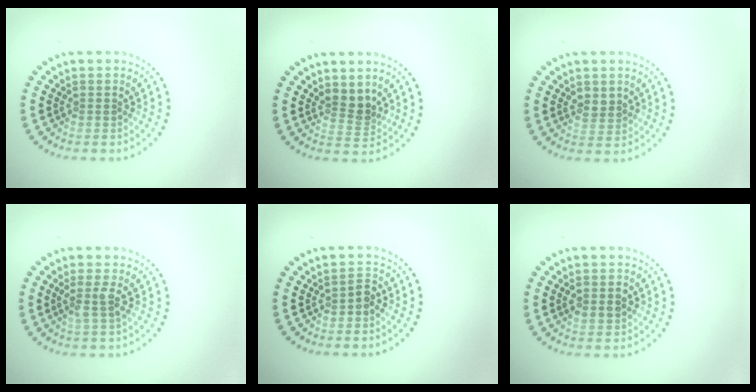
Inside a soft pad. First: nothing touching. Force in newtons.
{"total": 2.3, "press": 1.8, "slide": 1.4}
{"total": 1.7, "press": 1.6, "slide": 0.5}
{"total": 1.8, "press": 1.3, "slide": 1.2}
{"total": 1.0, "press": 0.9, "slide": 0.5}
{"total": 1.8, "press": 1.8, "slide": 0.1}